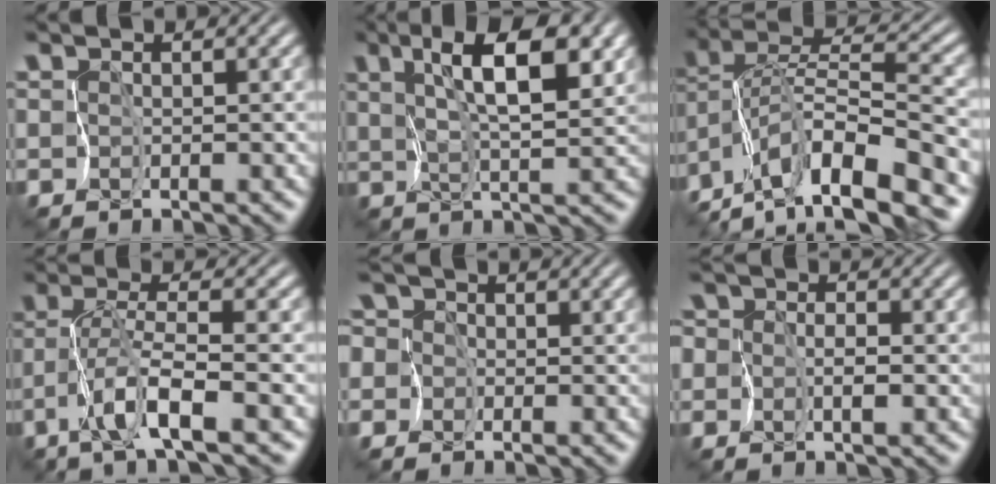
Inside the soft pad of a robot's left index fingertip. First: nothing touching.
{"total": 6.7, "force": [3.4, 1.5, 5.6], "torque": [-0.108, 0.009, 0.053]}
{"total": 10.4, "force": [-7.6, 1.9, 6.8], "torque": [-0.129, 0.015, -0.147]}
{"total": 4.2, "force": [-2.0, -0.7, 3.7], "torque": [-0.079, 0.007, -0.047]}
{"total": 5.7, "force": [-1.4, 5.2, 1.6], "torque": [-0.053, 0.014, -0.071]}
{"total": 4.1, "force": [-0.2, 3.6, 2.1], "torque": [-0.037, 0.026, -0.040]}